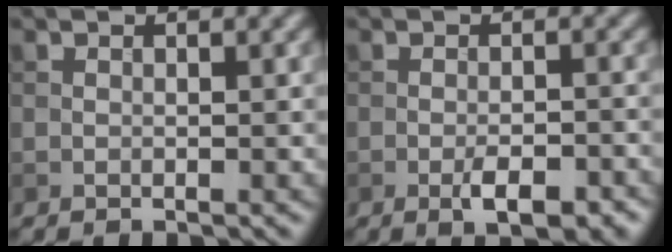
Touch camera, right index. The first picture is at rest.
{"total": 3.6, "force": [-1.9, 1.2, 2.9], "torque": [-0.050, -0.004, -0.028]}